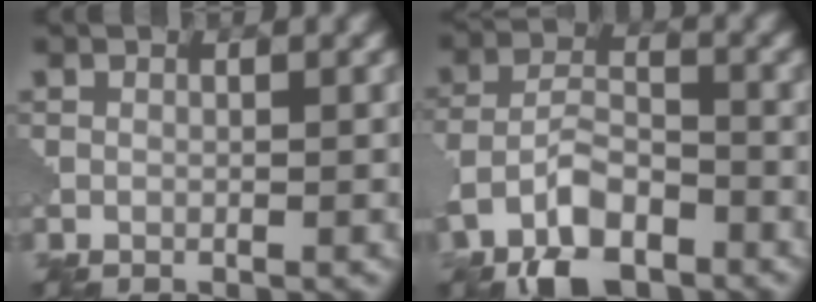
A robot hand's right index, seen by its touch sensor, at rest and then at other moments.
{"total": 7.2, "force": [-4.3, 3.6, 4.5], "torque": [-0.088, -0.001, -0.089]}